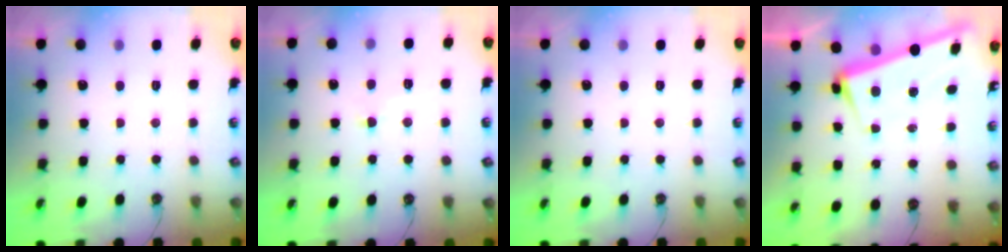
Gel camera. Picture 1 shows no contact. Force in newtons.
{"total": 3.3, "press": 3.2, "slide": 0.6}
{"total": 0.0}
{"total": 3.0, "press": 2.9, "slide": 0.9}